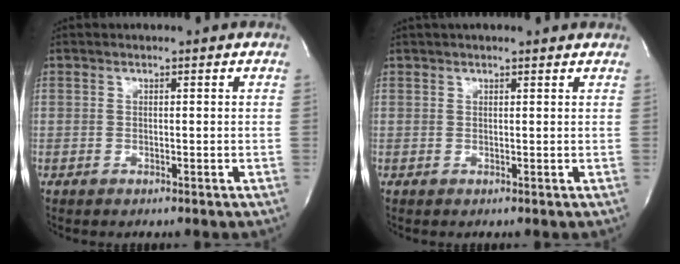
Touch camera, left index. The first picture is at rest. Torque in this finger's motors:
{"motor_torque": [0.99, -0.94, 0.45, 0.10]}